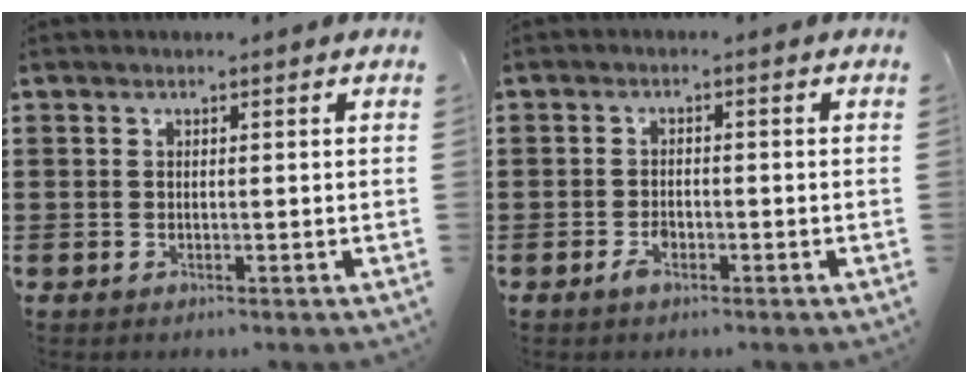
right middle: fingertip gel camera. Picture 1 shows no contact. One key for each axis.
{"total": 2.3, "fx": -1.3, "fy": 0.9, "fz": 1.6, "tx": -0.038, "ty": -0.002, "tz": -0.026}